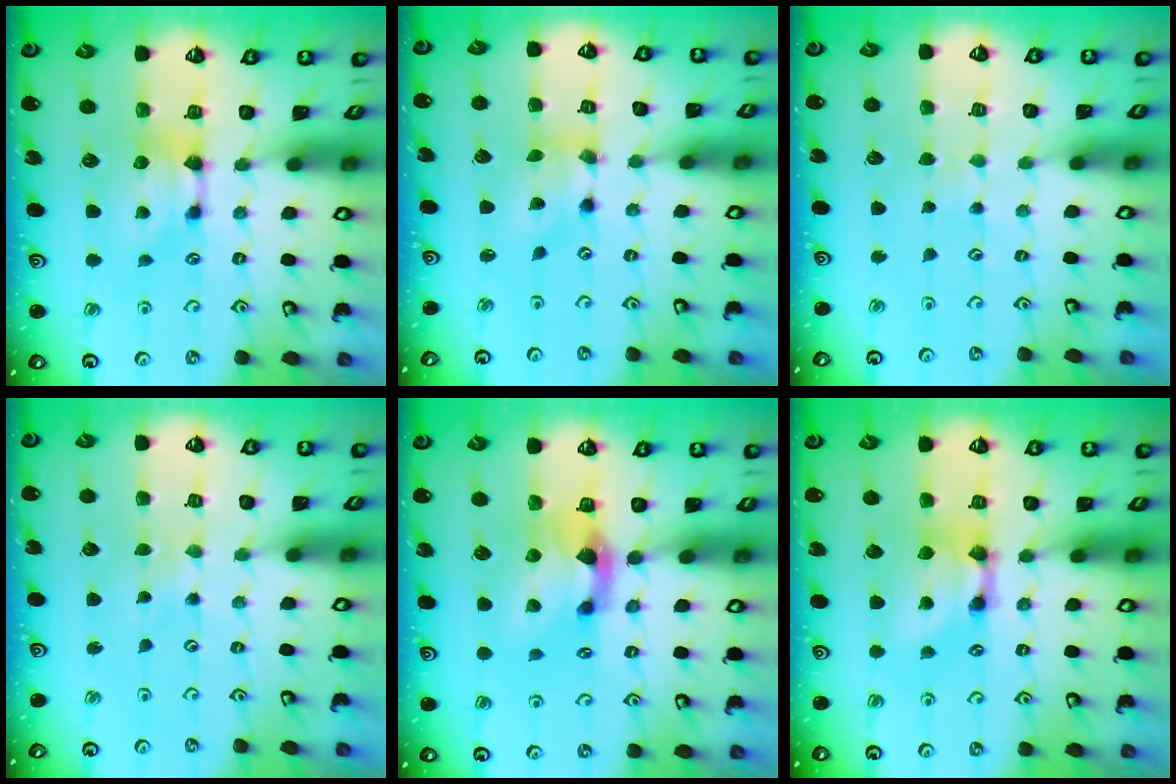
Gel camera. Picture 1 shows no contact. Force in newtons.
{"total": 2.7, "press": 2.3, "slide": 1.4}
{"total": 4.2, "press": 4.1, "slide": 0.3}
{"total": 4.5, "press": 4.5, "slide": 0.2}
{"total": 2.9, "press": 2.6, "slide": 1.5}
{"total": 3.4, "press": 3.4, "slide": 0.3}